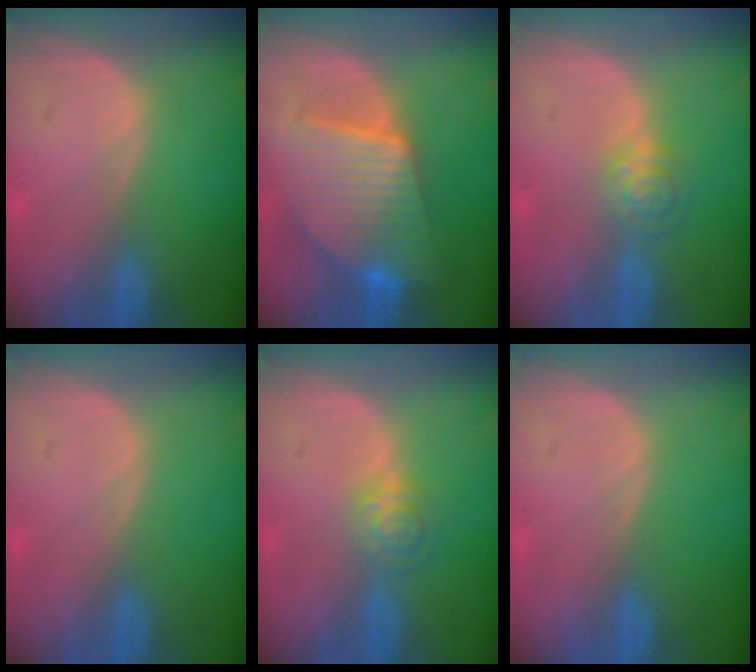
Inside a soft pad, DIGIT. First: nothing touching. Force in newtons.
{"total": 10.0, "press": 10.0, "slide": 0.7}
{"total": 4.1, "press": 3.7, "slide": 1.7}
{"total": 0.0}
{"total": 4.1, "press": 3.7, "slide": 1.7}
{"total": 0.0}